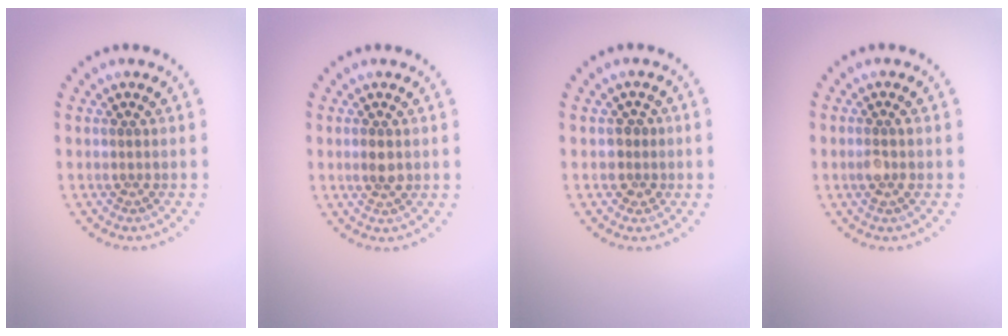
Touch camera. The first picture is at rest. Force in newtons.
{"total": 1.6, "press": 1.6, "slide": 0.3}
{"total": 1.7, "press": 1.5, "slide": 0.9}
{"total": 1.4, "press": 1.3, "slide": 0.7}